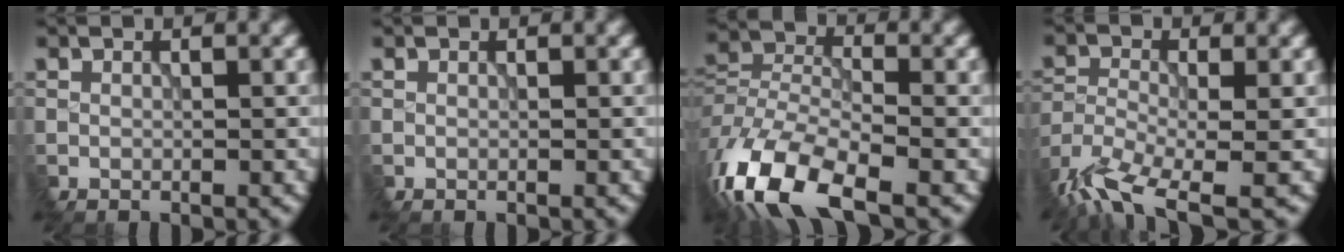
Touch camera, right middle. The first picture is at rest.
{"total": 0.0}
{"total": 10.6, "force": [-6.7, 4.3, 7.0], "torque": [-0.137, -0.014, -0.142]}
{"total": 7.4, "force": [-5.8, 1.6, 4.3], "torque": [-0.084, -0.012, -0.119]}